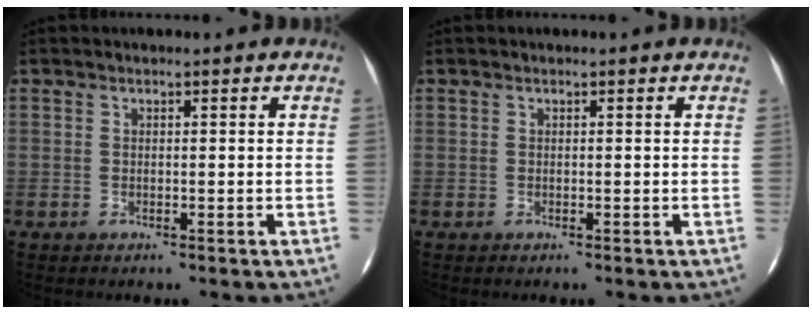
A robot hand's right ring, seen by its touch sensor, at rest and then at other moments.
{"total": 0.0}